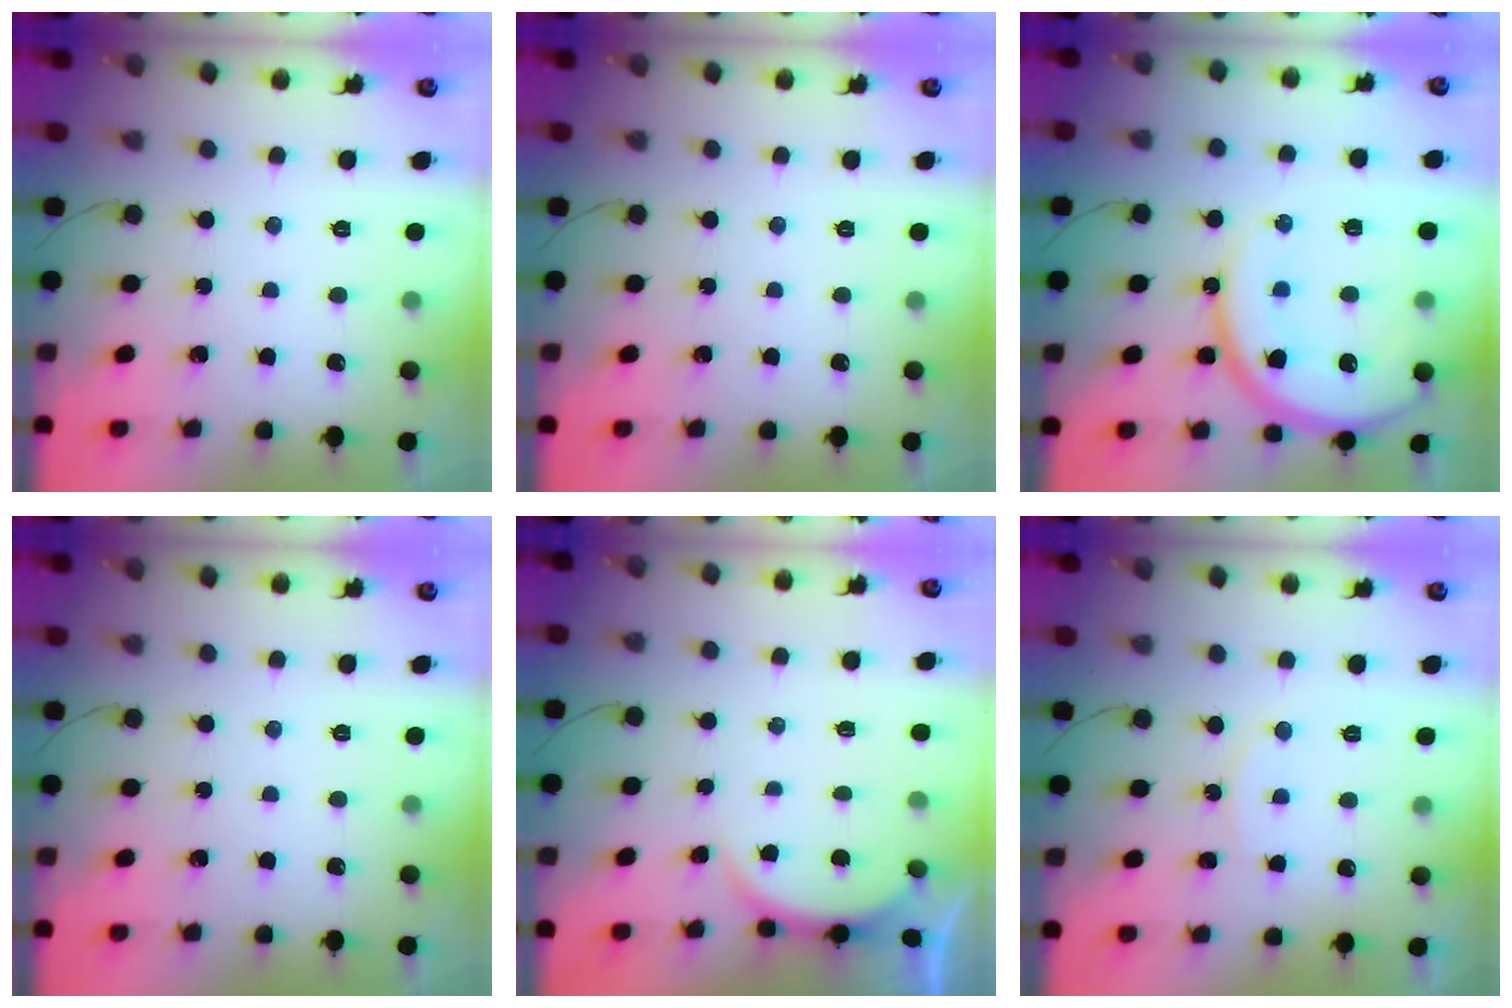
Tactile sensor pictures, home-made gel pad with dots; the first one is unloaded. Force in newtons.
{"total": 0.0}
{"total": 17.2, "press": 17.1, "slide": 1.7}
{"total": 0.0}
{"total": 2.9, "press": 2.8, "slide": 0.6}
{"total": 6.3, "press": 6.3, "slide": 0.6}